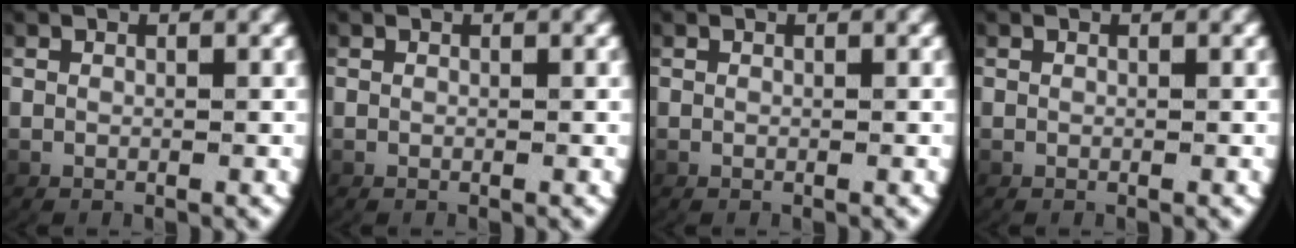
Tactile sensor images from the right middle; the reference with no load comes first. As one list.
[{"total": 0.0}, {"total": 0.0}, {"total": 0.0}]